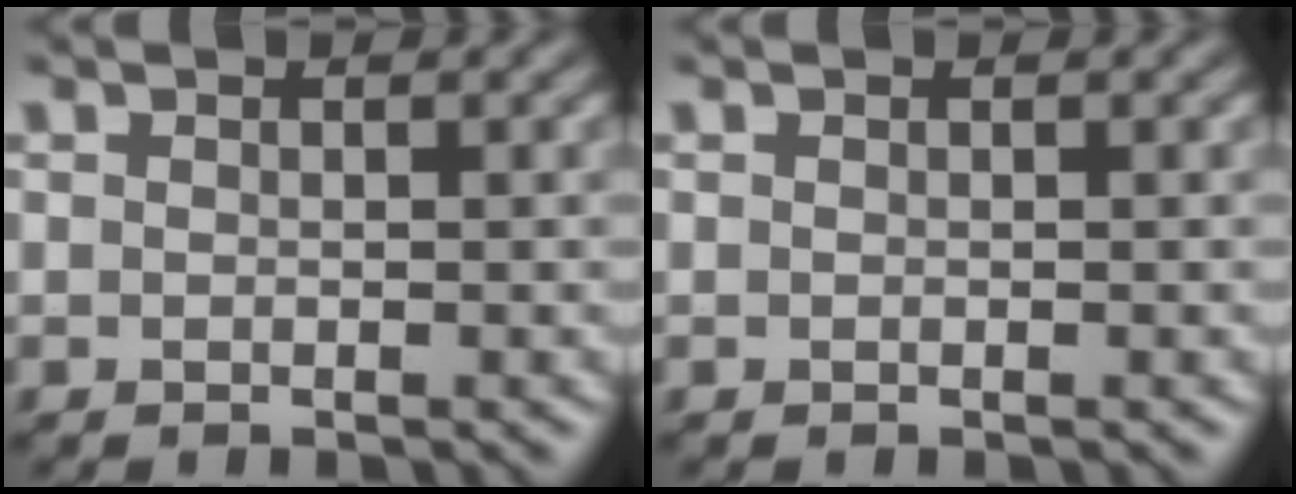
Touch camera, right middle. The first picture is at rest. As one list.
[{"total": 0.0}]